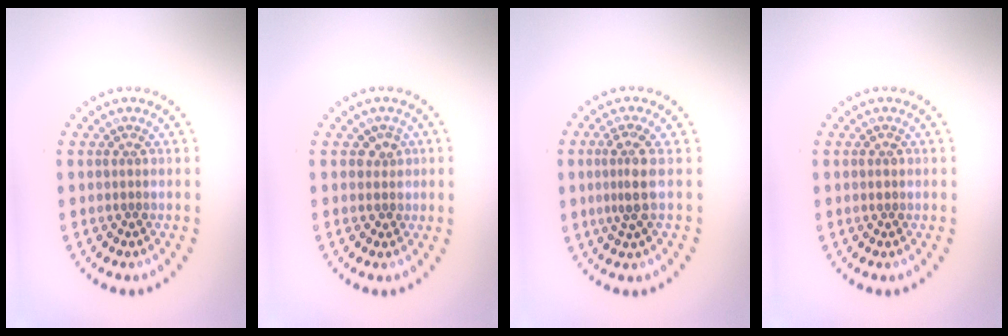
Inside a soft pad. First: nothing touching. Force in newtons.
{"total": 1.4, "press": 1.1, "slide": 0.9}
{"total": 2.5, "press": 2.0, "slide": 1.6}
{"total": 0.7, "press": 0.7, "slide": 0.1}